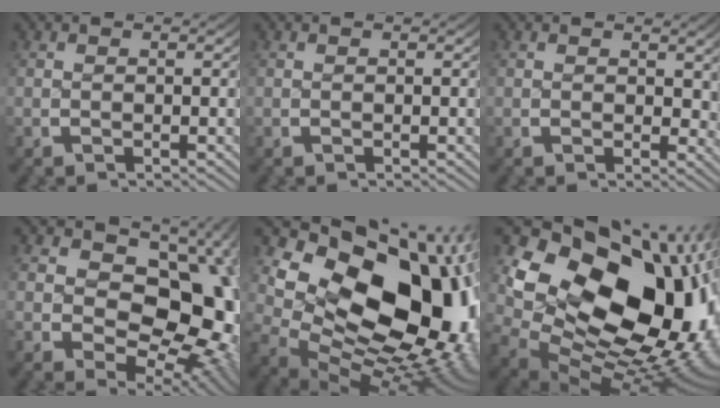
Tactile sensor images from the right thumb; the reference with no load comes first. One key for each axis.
{"total": 0.0}
{"total": 2.0, "fx": 1.1, "fy": 1.0, "fz": 1.3, "tx": -0.004, "ty": -0.008, "tz": 0.021}
{"total": 16.1, "fx": -0.2, "fy": 10.8, "fz": 12.0, "tx": -0.190, "ty": -0.056, "tz": 0.023}
{"total": 24.0, "fx": 0.4, "fy": 15.7, "fz": 18.0, "tx": -0.314, "ty": -0.050, "tz": 0.030}
{"total": 26.7, "fx": 0.3, "fy": 18.0, "fz": 19.7, "tx": -0.350, "ty": -0.058, "tz": 0.029}